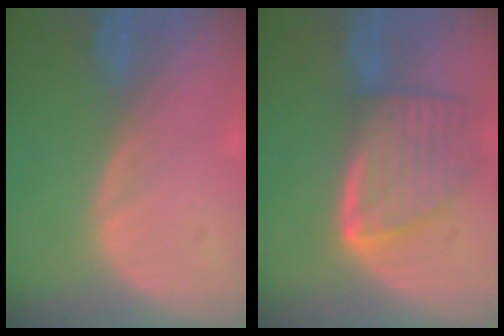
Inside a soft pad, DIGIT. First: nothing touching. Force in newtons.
{"total": 8.0, "press": 7.2, "slide": 3.5}